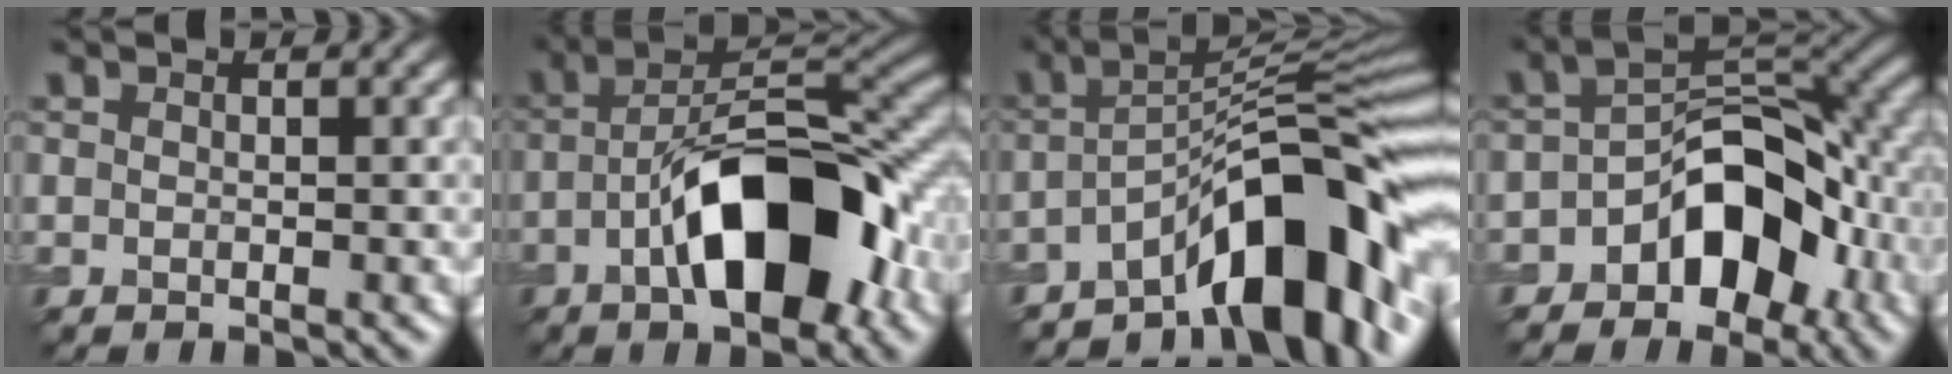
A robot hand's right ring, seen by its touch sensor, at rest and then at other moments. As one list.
[{"total": 11.1, "force": [-4.1, 4.6, 9.2], "torque": [-0.152, 0.016, -0.064]}, {"total": 11.0, "force": [-6.0, 3.4, 8.6], "torque": [-0.103, 0.026, -0.101]}, {"total": 8.6, "force": [-3.7, 5.1, 5.8], "torque": [-0.077, 0.020, -0.065]}]